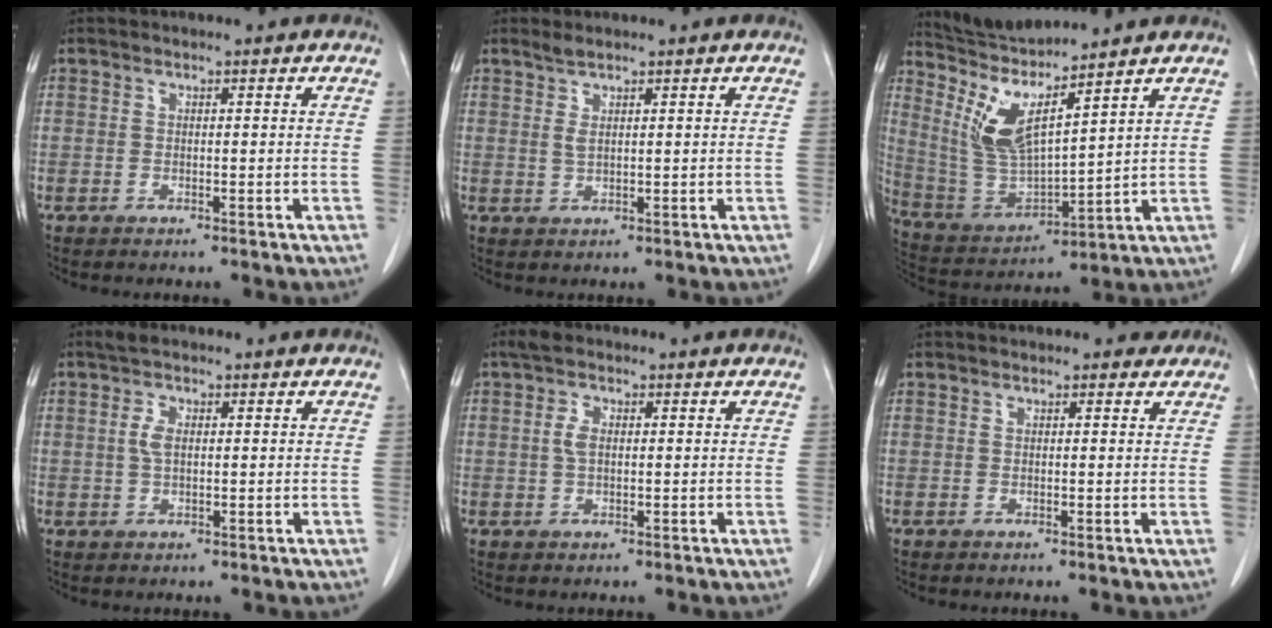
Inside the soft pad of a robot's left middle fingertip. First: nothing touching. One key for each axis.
{"total": 1.8, "fx": 1.4, "fy": 0.2, "fz": 1.2, "tx": -0.033, "ty": 0.001, "tz": 0.032}
{"total": 10.5, "fx": 8.1, "fy": 0.0, "fz": 6.6, "tx": -0.147, "ty": -0.018, "tz": 0.174}
{"total": 2.5, "fx": 0.6, "fy": 1.2, "fz": 2.1, "tx": -0.046, "ty": 0.007, "tz": 0.013}
{"total": 2.6, "fx": 0.5, "fy": 1.4, "fz": 2.1, "tx": -0.047, "ty": 0.010, "tz": 0.012}
{"total": 1.8, "fx": 1.6, "fy": 0.6, "fz": 0.5, "tx": -0.010, "ty": 0.005, "tz": 0.012}